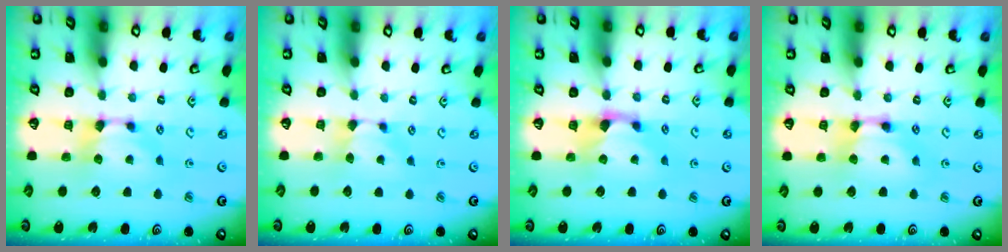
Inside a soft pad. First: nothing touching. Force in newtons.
{"total": 1.1, "press": 0.7, "slide": 0.8}
{"total": 1.3, "press": 0.4, "slide": 1.3}
{"total": 1.6, "press": 1.4, "slide": 0.6}